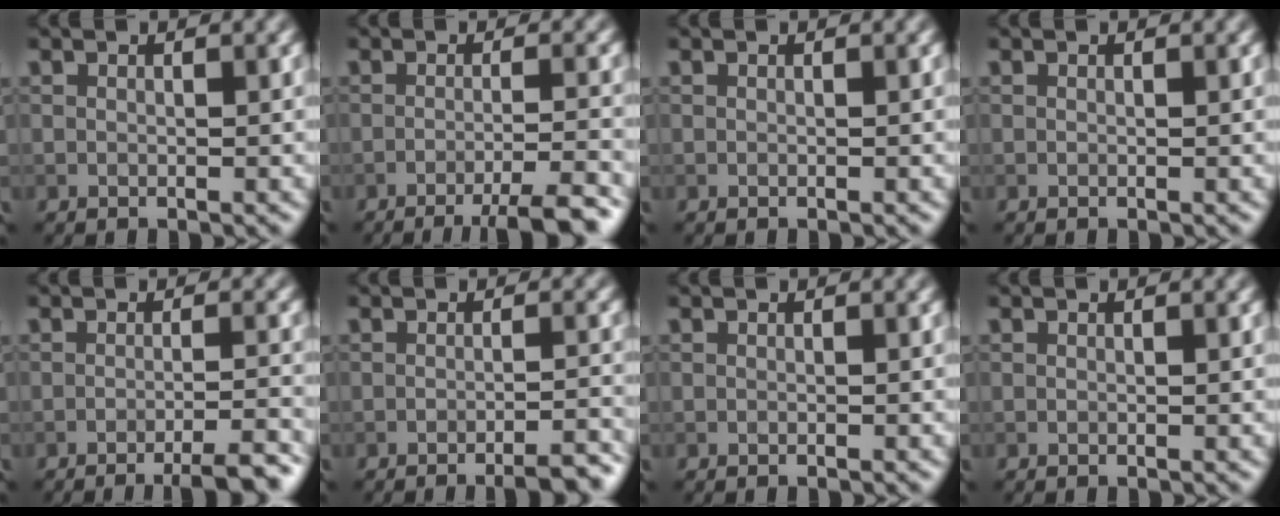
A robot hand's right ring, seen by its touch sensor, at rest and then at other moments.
{"total": 5.5, "force": [-3.3, 0.9, 4.3], "torque": [-0.060, -0.001, -0.051]}
{"total": 0.0}
{"total": 0.0}
{"total": 5.0, "force": [-3.1, 0.9, 3.7], "torque": [-0.048, 0.002, -0.047]}
{"total": 4.0, "force": [-2.8, 0.8, 2.8], "torque": [-0.033, 0.008, -0.040]}
{"total": 0.0}
{"total": 0.0}